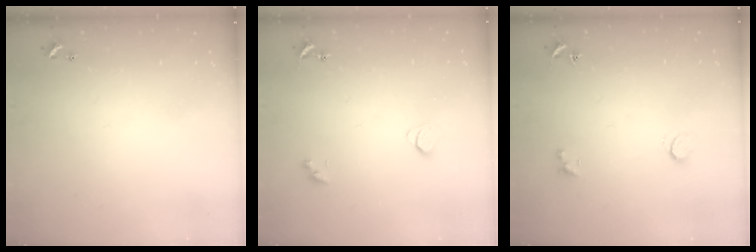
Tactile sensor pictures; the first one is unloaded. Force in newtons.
{"total": 2.1, "press": 2.0, "slide": 0.7}
{"total": 1.5, "press": 1.4, "slide": 0.6}